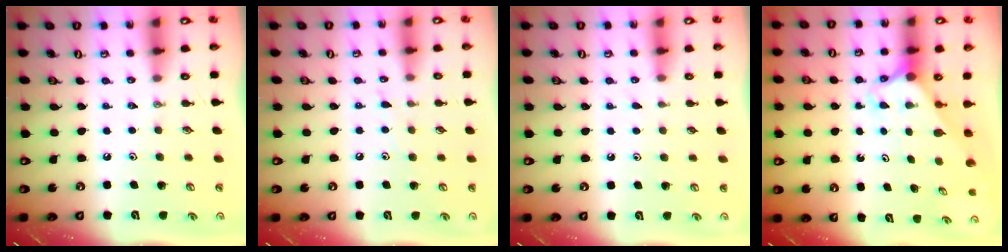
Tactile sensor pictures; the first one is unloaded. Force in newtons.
{"total": 4.4, "press": 4.4, "slide": 0.4}
{"total": 1.6, "press": 1.6, "slide": 0.3}
{"total": 3.7, "press": 3.7, "slide": 0.1}